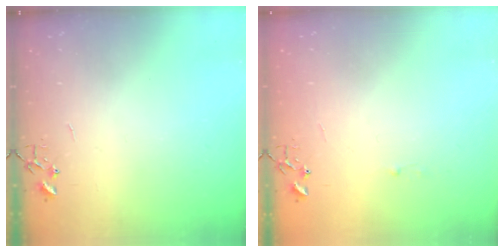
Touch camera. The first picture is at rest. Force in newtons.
{"total": 1.8, "press": 1.8, "slide": 0.2}